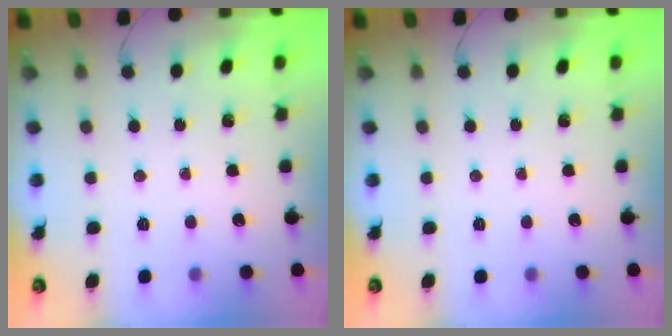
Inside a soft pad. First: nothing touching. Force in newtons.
{"total": 0.0}